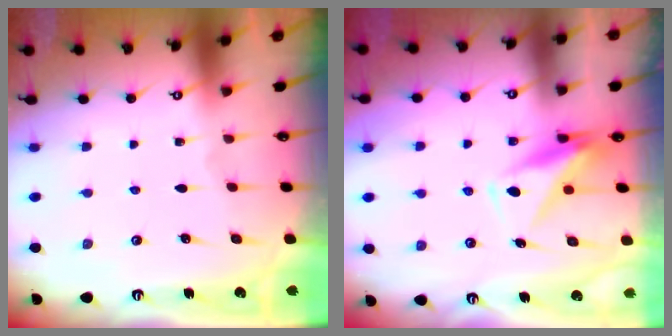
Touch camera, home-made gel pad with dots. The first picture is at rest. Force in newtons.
{"total": 10.0, "press": 9.9, "slide": 1.7}